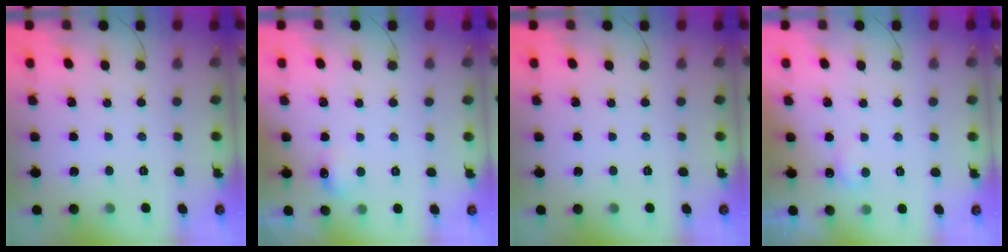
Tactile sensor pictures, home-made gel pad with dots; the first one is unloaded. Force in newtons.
{"total": 12.5, "press": 5.7, "slide": 11.2}
{"total": 0.0}
{"total": 2.5, "press": 2.4, "slide": 0.5}